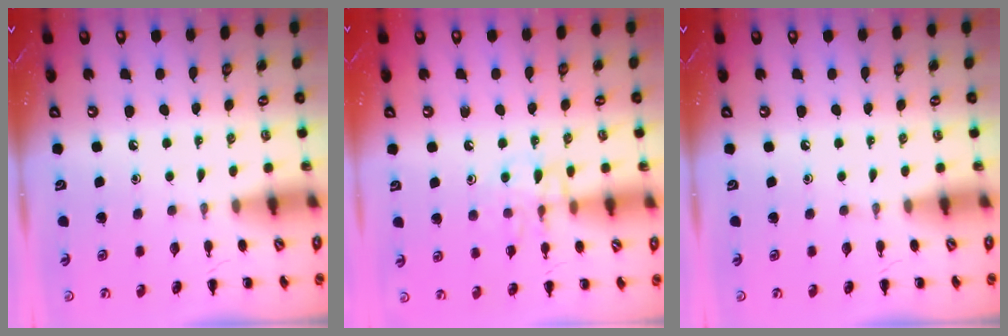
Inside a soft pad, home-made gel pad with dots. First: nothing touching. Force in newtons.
{"total": 10.3, "press": 10.3, "slide": 0.5}
{"total": 0.0}